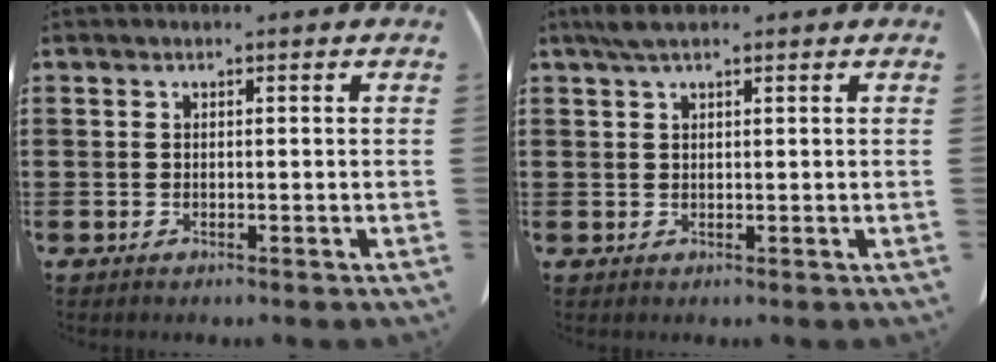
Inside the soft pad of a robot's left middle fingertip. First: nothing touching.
{"total": 2.1, "force": [1.4, 0.7, 1.5], "torque": [-0.034, 0.001, 0.027]}